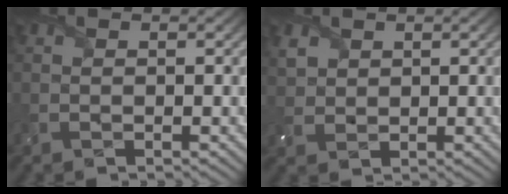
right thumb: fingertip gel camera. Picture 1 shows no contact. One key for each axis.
{"total": 2.5, "fx": 1.5, "fy": 1.9, "fz": 0.9, "tx": -0.030, "ty": -0.001, "tz": 0.033}